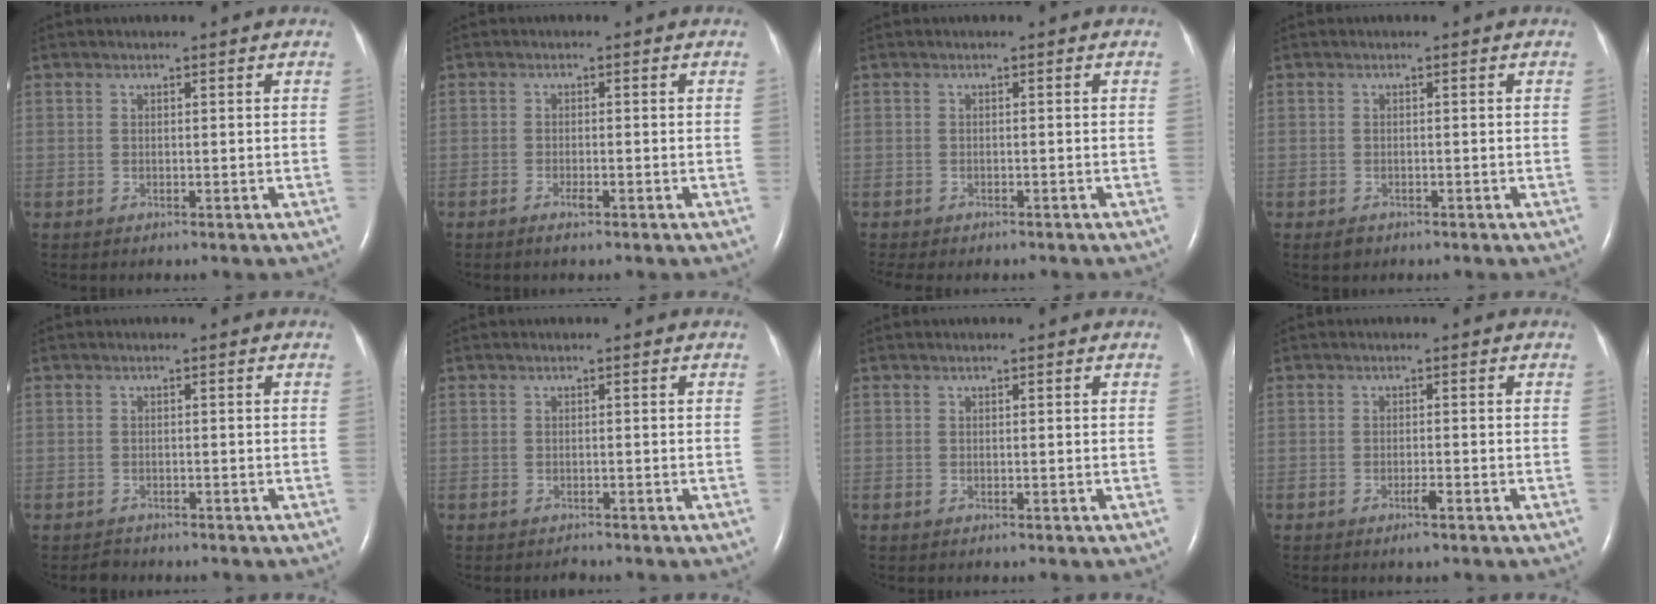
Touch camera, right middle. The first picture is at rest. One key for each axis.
{"total": 1.4, "fx": -1.0, "fy": 0.2, "fz": 1.1, "tx": -0.026, "ty": -0.002, "tz": -0.017}
{"total": 6.0, "fx": -5.0, "fy": 2.0, "fz": 2.6, "tx": -0.035, "ty": -0.003, "tz": -0.062}
{"total": 1.2, "fx": -0.8, "fy": 0.8, "fz": 0.5, "tx": -0.012, "ty": 0.000, "tz": -0.010}
{"total": 1.2, "fx": -1.0, "fy": 0.4, "fz": -0.2, "tx": -0.002, "ty": -0.002, "tz": -0.017}
{"total": 0.6, "fx": -0.6, "fy": 0.1, "fz": -0.1, "tx": -0.003, "ty": -0.002, "tz": -0.010}
{"total": 0.0}
{"total": 1.7, "fx": -1.1, "fy": 0.0, "fz": 1.3, "tx": -0.028, "ty": -0.003, "tz": -0.019}